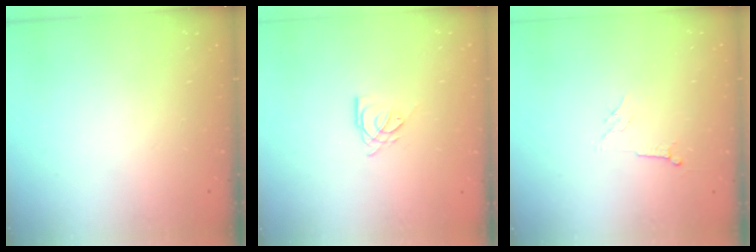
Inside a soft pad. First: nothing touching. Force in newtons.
{"total": 4.2, "press": 4.1, "slide": 0.4}
{"total": 4.0, "press": 4.0, "slide": 0.7}